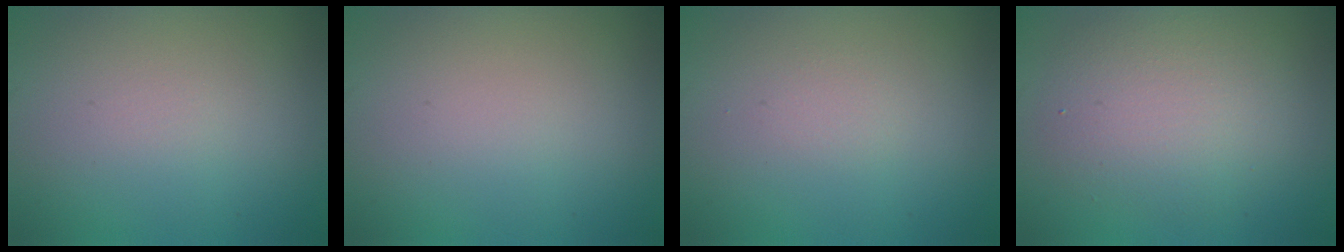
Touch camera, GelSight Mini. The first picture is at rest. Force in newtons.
{"total": 0.0}
{"total": 0.6, "press": 0.6, "slide": 0.1}
{"total": 5.2, "press": 5.2, "slide": 0.1}